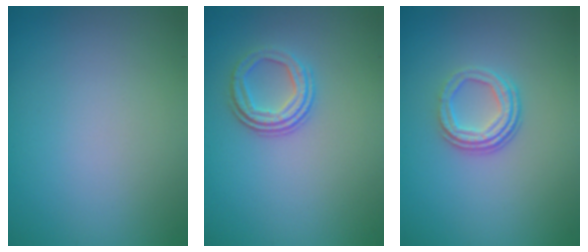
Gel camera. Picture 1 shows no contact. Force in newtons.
{"total": 2.9, "press": 2.3, "slide": 1.7}
{"total": 3.4, "press": 2.5, "slide": 2.3}